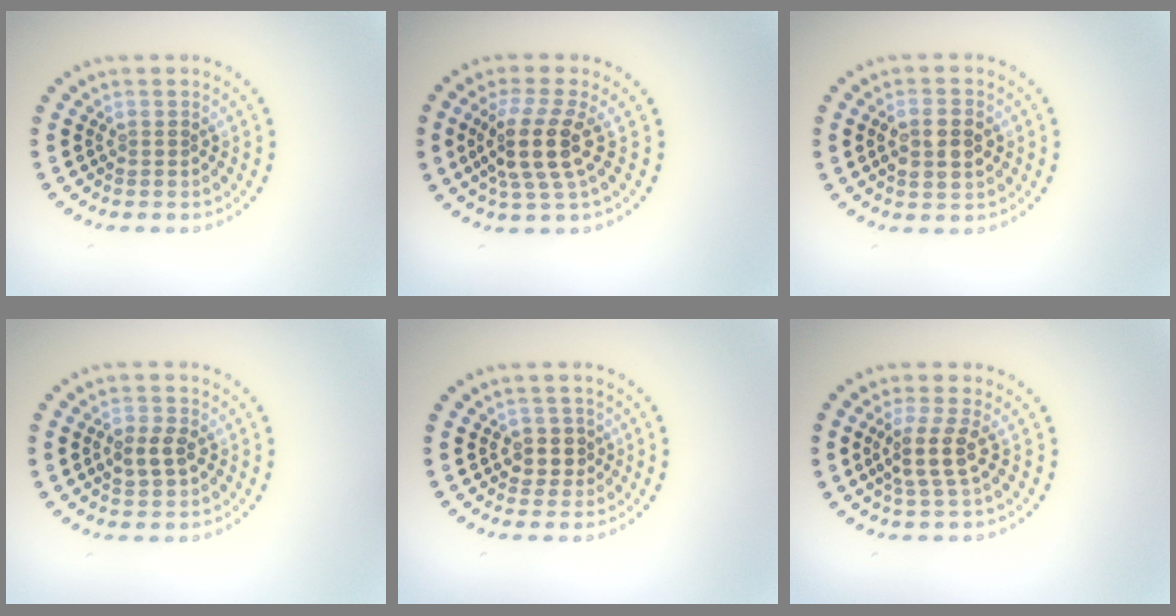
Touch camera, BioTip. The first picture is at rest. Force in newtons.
{"total": 4.3, "press": 3.4, "slide": 2.5}
{"total": 2.9, "press": 2.9, "slide": 0.4}
{"total": 2.5, "press": 2.5, "slide": 0.1}
{"total": 2.1, "press": 1.9, "slide": 0.9}
{"total": 2.8, "press": 2.3, "slide": 1.6}